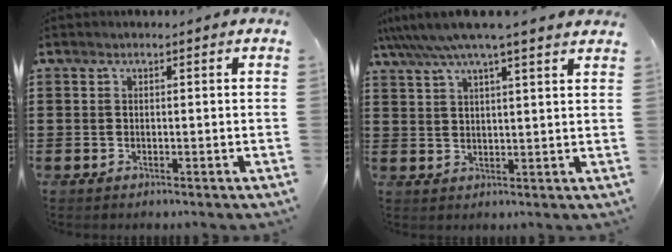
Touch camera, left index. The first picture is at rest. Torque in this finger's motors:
{"motor_torque": [2.14, 0.00, 0.87, 0.21]}